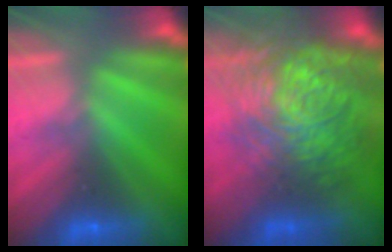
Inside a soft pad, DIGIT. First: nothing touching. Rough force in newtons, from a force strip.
{"total": 7.5}